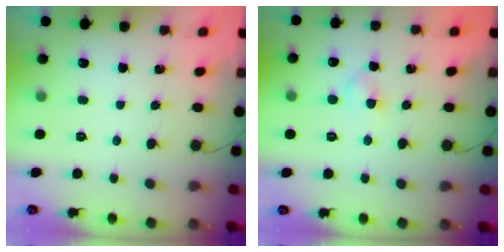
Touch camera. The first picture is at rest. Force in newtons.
{"total": 2.3, "press": 2.1, "slide": 1.0}